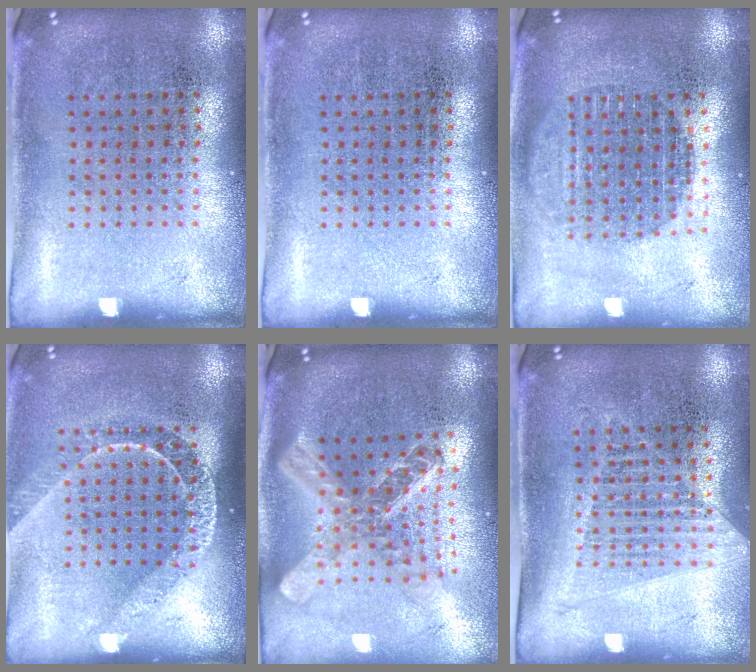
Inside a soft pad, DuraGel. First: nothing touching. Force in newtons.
{"total": 0.0}
{"total": 1.7, "press": 1.4, "slide": 0.9}
{"total": 1.8, "press": 1.5, "slide": 1.0}
{"total": 2.4, "press": 1.9, "slide": 1.5}
{"total": 1.2, "press": 1.1, "slide": 0.5}